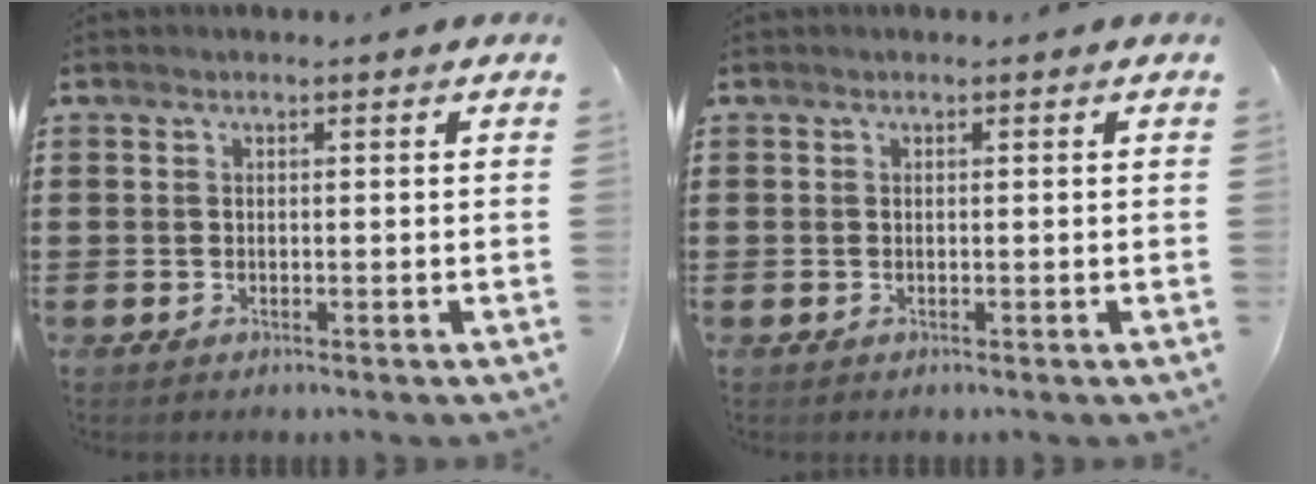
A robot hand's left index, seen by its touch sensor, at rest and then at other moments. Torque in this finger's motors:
{"motor_torque": [0.13, -0.01, 0.03, 0.01]}